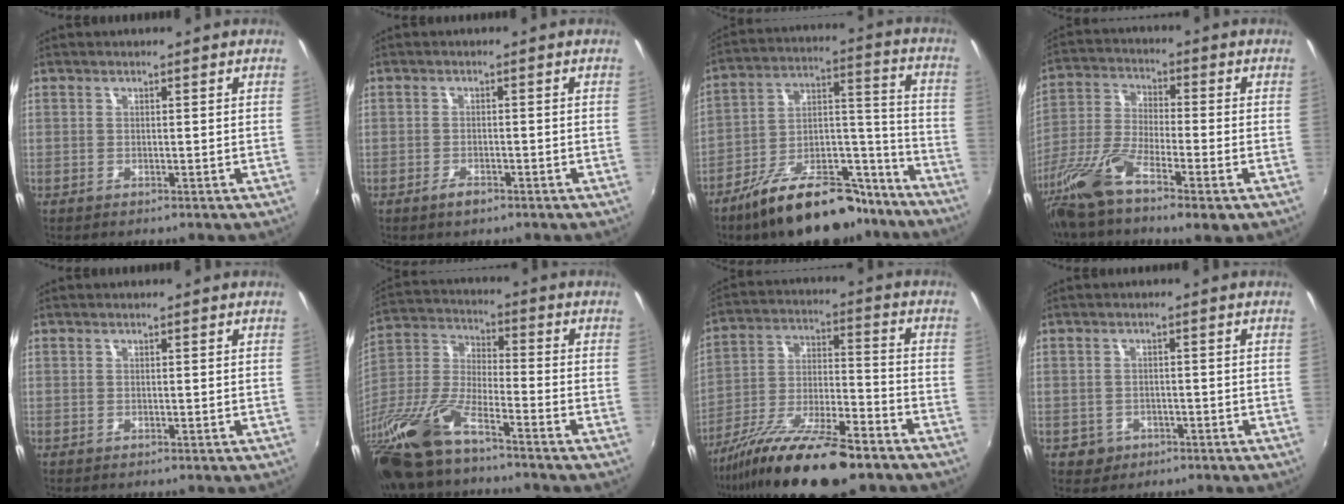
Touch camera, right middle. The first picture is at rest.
{"total": 1.9, "force": [-1.4, 0.8, 1.1], "torque": [-0.022, -0.001, -0.026]}
{"total": 21.3, "force": [-15.3, 8.7, 12.0], "torque": [-0.187, 0.031, -0.225]}
{"total": 13.4, "force": [-8.2, 2.6, 10.2], "torque": [-0.224, -0.031, -0.167]}
{"total": 0.0}
{"total": 17.8, "force": [-12.7, 4.1, 11.8], "torque": [-0.264, -0.025, -0.261]}
{"total": 19.0, "force": [-13.4, 4.8, 12.6], "torque": [-0.238, -0.030, -0.229]}
{"total": 3.8, "force": [-1.5, 3.4, 1.0], "torque": [-0.030, 0.002, -0.017]}